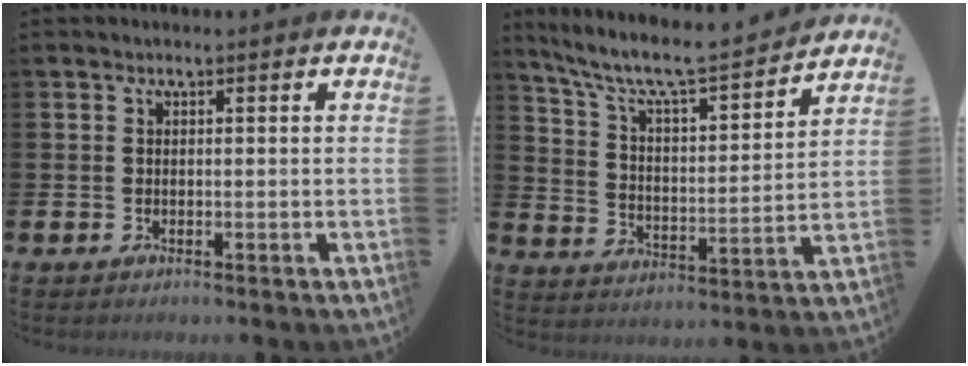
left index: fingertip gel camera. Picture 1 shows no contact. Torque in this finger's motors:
{"motor_torque": [0.97, -1.17, 0.43, 0.21]}